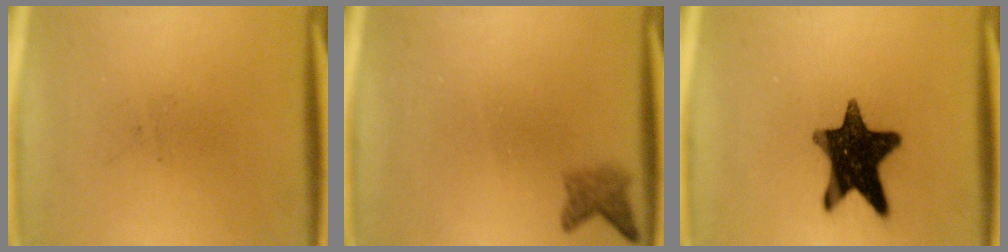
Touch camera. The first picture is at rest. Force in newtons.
{"total": 2.1}
{"total": 14.4}